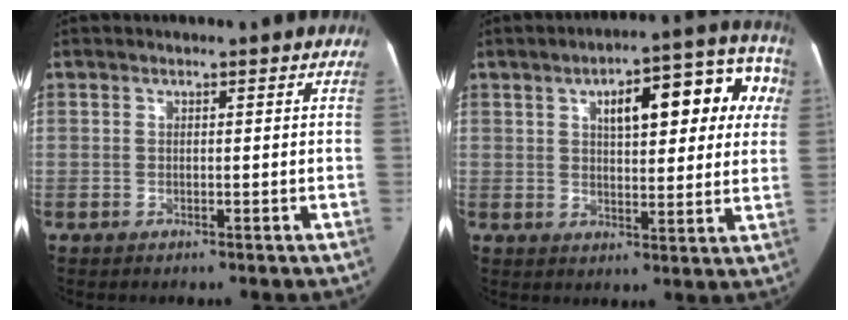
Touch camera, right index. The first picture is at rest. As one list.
[{"total": 14.9, "force": [4.9, 5.4, 13.0], "torque": [-0.148, 0.043, 0.058]}]